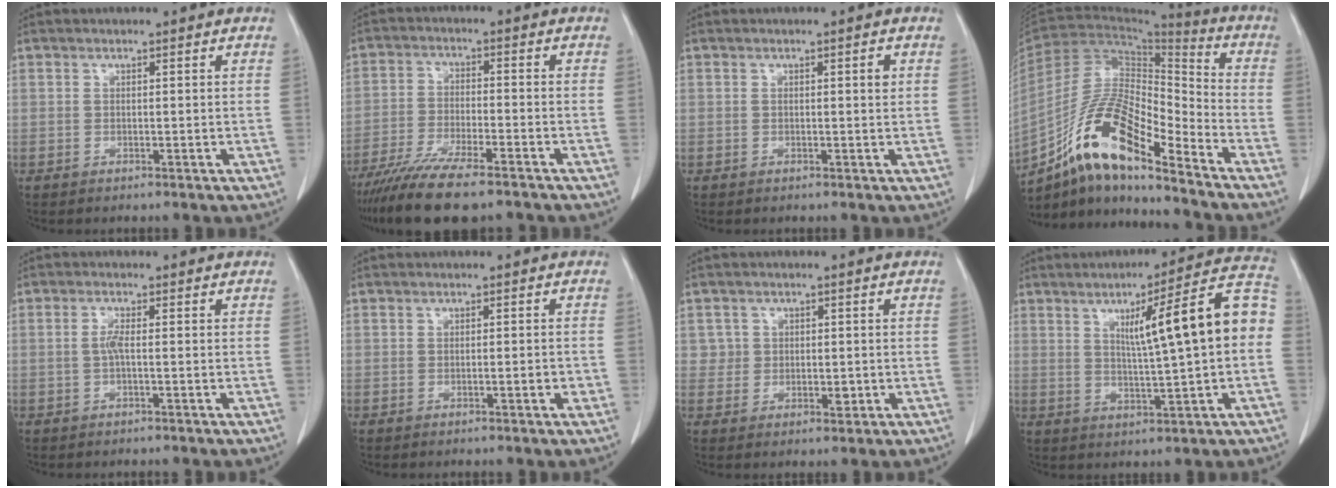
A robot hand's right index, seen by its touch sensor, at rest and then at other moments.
{"total": 13.0, "force": [-10.3, 1.7, 7.7], "torque": [-0.137, -0.031, -0.171]}
{"total": 1.2, "force": [0.3, 0.2, 1.2], "torque": [-0.018, 0.002, 0.004]}
{"total": 16.4, "force": [-10.7, 3.3, 11.9], "torque": [-0.220, 0.009, -0.190]}
{"total": 1.8, "force": [-0.2, 0.1, 1.8], "torque": [-0.039, 0.001, -0.004]}
{"total": 1.3, "force": [-0.4, 0.3, 1.2], "torque": [-0.017, 0.001, -0.005]}
{"total": 2.9, "force": [0.3, 2.7, 0.9], "torque": [-0.004, 0.001, 0.006]}
{"total": 14.4, "force": [1.8, 0.4, 14.3], "torque": [-0.201, 0.027, 0.025]}